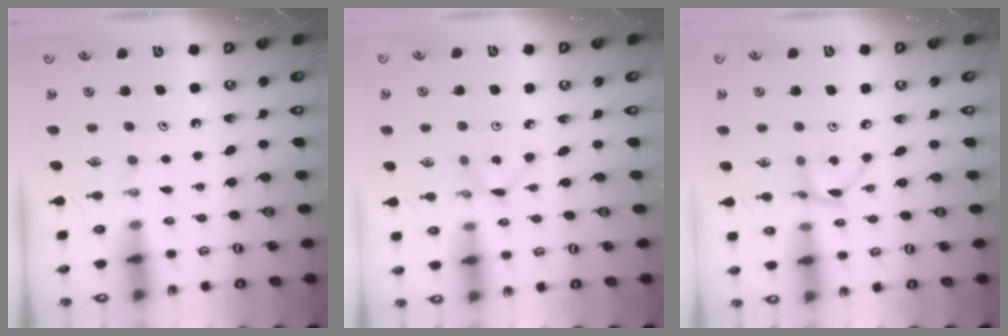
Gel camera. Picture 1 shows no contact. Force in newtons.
{"total": 1.2, "press": 1.2, "slide": 0.2}
{"total": 2.9, "press": 2.9, "slide": 0.1}